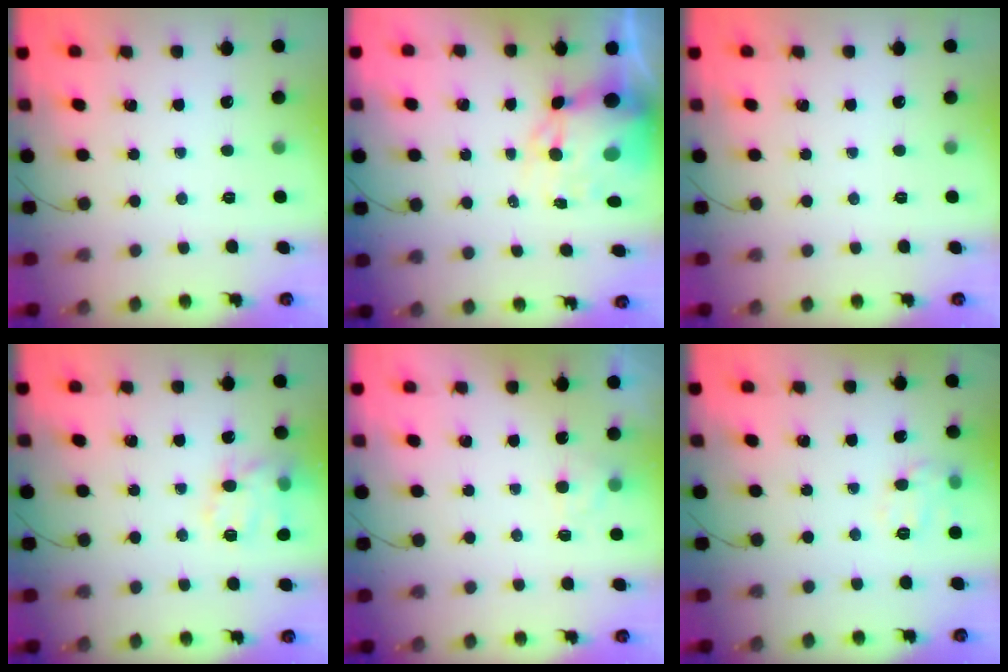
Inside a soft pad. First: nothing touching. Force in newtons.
{"total": 11.8, "press": 11.4, "slide": 3.3}
{"total": 0.0}
{"total": 15.8, "press": 15.7, "slide": 2.2}
{"total": 2.5, "press": 2.0, "slide": 1.5}
{"total": 8.9, "press": 8.9, "slide": 0.5}